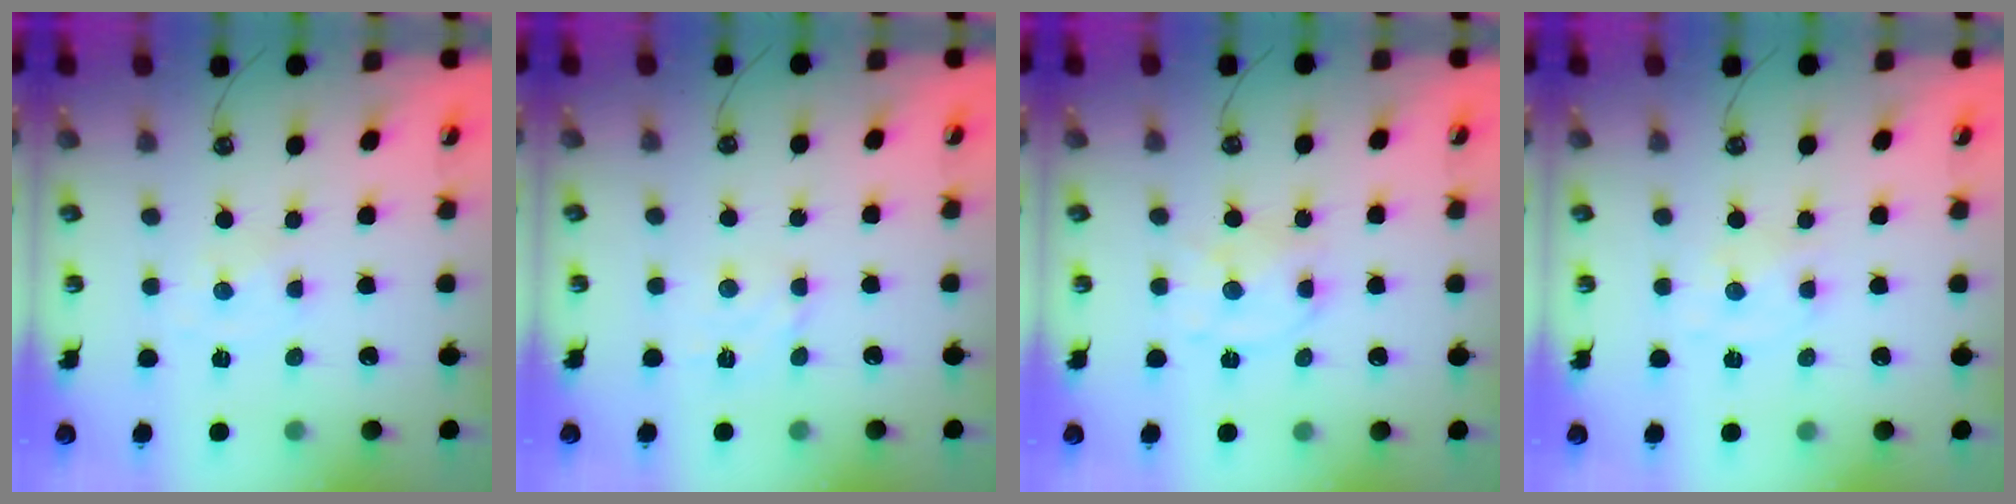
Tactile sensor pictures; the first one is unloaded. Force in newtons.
{"total": 3.1, "press": 3.1, "slide": 0.5}
{"total": 8.0, "press": 8.0, "slide": 0.5}
{"total": 0.9, "press": 0.8, "slide": 0.1}